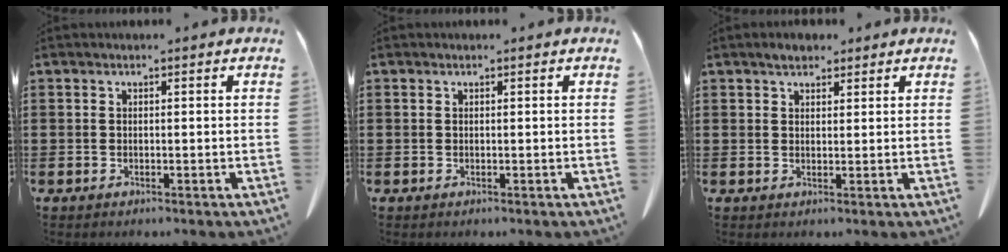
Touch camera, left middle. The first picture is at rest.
{"total": 0.0}
{"total": 2.4, "force": [2.0, 1.0, 0.9], "torque": [-0.014, 0.003, 0.037]}